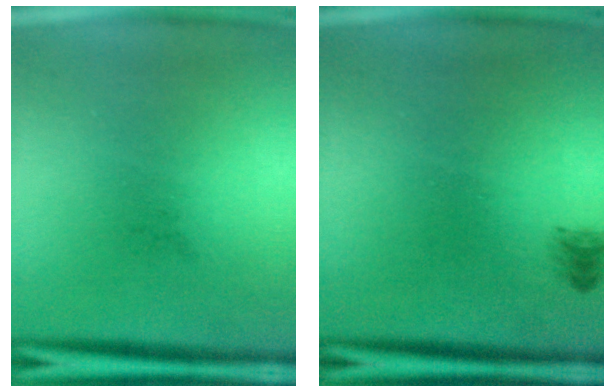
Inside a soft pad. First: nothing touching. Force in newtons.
{"total": 1.2}